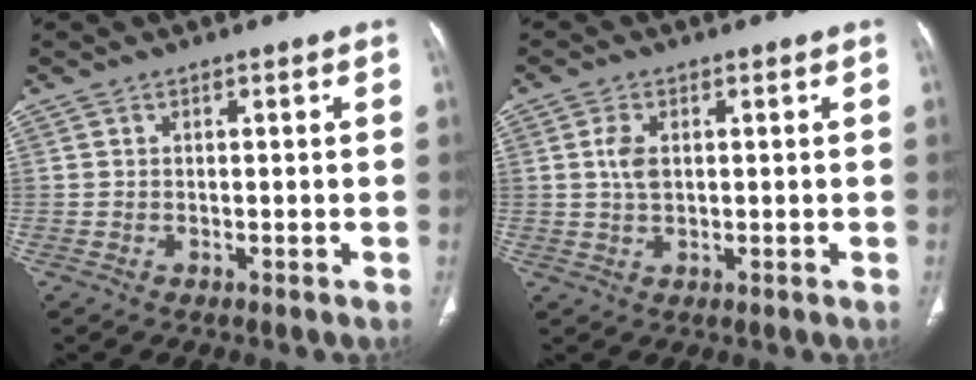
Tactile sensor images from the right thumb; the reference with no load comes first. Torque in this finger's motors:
{"motor_torque": [0.63, 0.63, 0.68, -0.08, 0.16]}